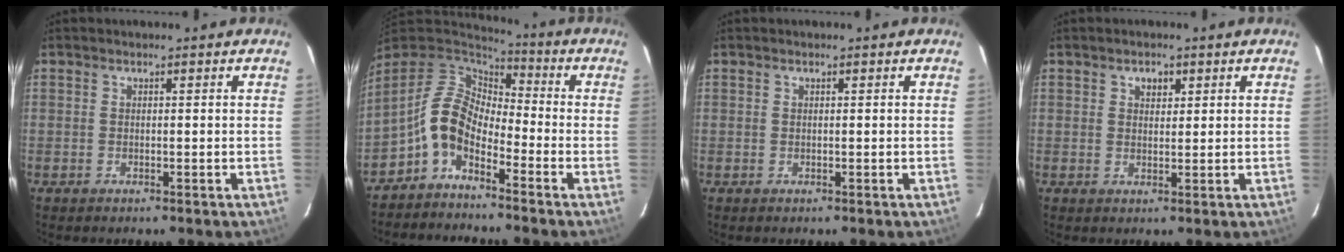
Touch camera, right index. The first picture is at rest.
{"total": 9.2, "force": [-4.5, 5.1, 6.2], "torque": [-0.126, 0.018, -0.102]}
{"total": 0.0}
{"total": 2.1, "force": [1.1, 1.5, 1.0], "torque": [-0.011, 0.007, 0.019]}